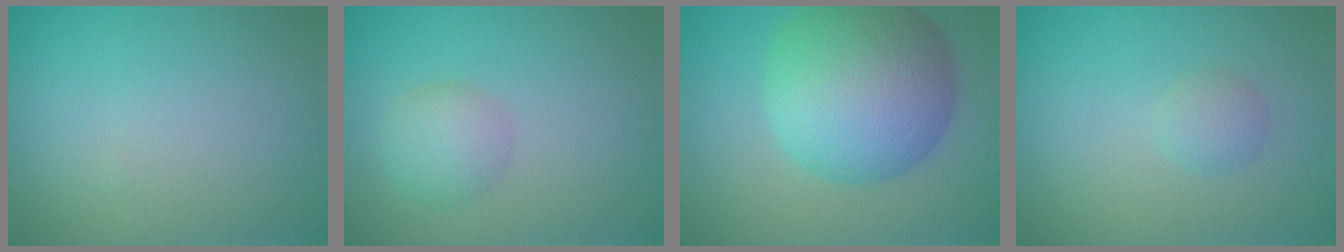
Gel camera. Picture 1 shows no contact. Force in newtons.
{"total": 2.9, "press": 2.9, "slide": 0.2}
{"total": 12.2, "press": 12.2, "slide": 0.2}
{"total": 1.4, "press": 1.4, "slide": 0.1}